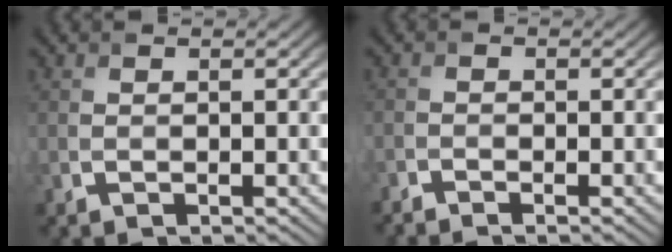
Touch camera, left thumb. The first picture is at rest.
{"total": 1.8, "force": [-1.7, -0.3, 0.4], "torque": [-0.010, -0.007, -0.036]}